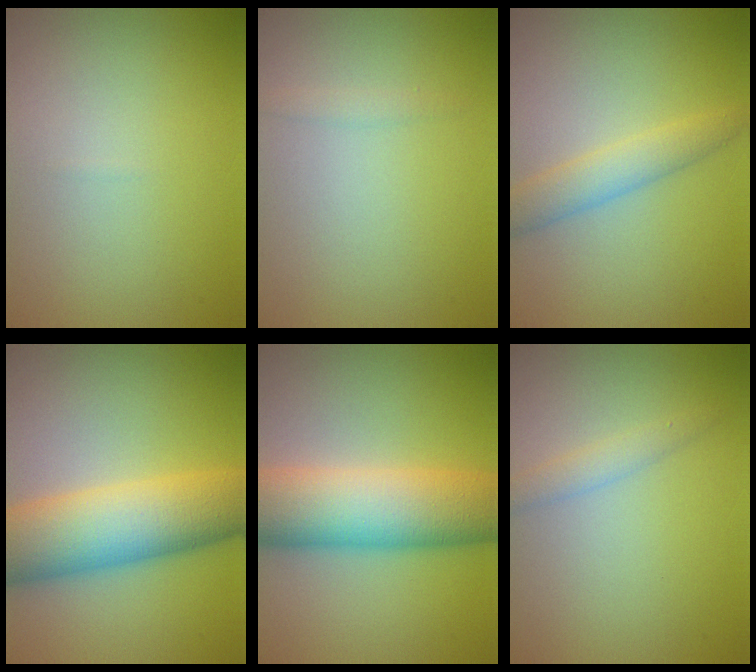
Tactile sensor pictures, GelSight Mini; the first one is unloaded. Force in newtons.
{"total": 0.8, "press": 0.8, "slide": 0.0}
{"total": 2.7, "press": 2.7, "slide": 0.1}
{"total": 9.4, "press": 9.4, "slide": 0.3}
{"total": 10.1, "press": 10.1, "slide": 0.2}
{"total": 1.4, "press": 1.4, "slide": 0.0}